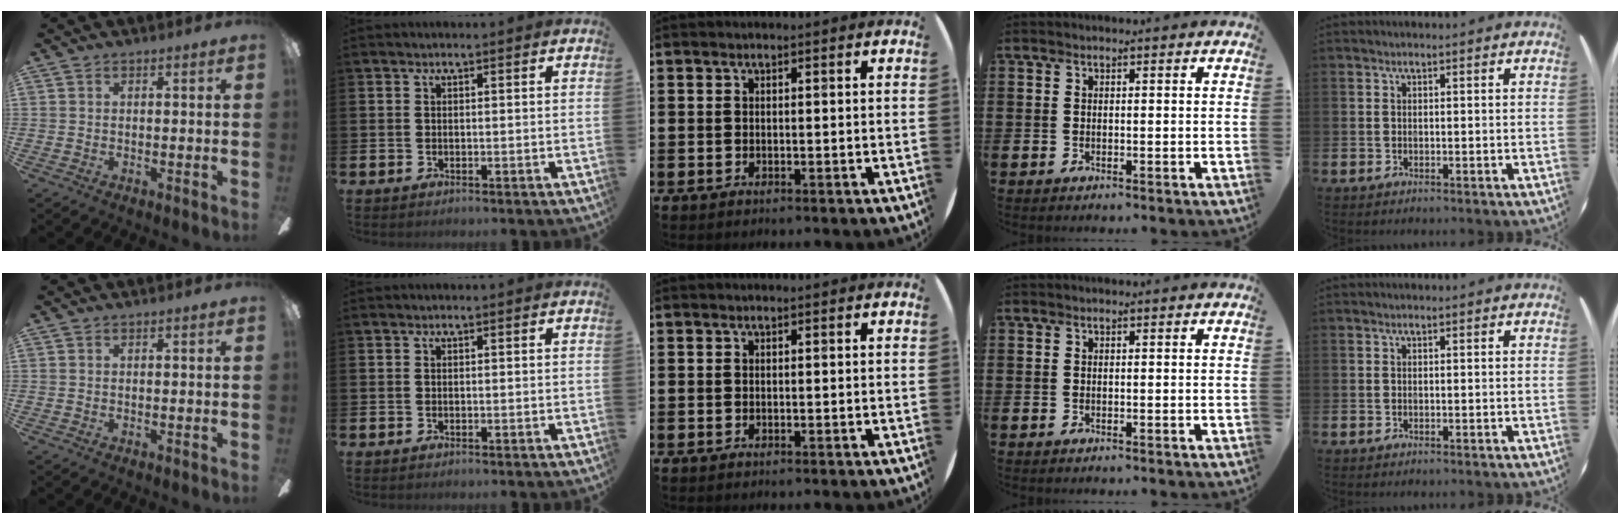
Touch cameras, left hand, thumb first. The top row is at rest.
{}